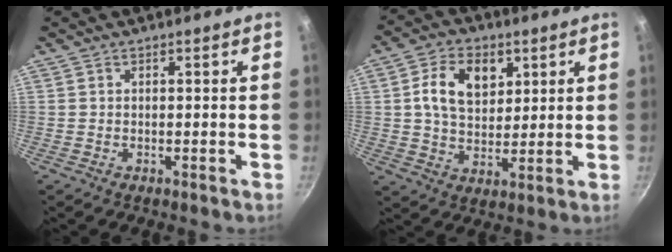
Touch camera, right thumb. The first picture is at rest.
{"total": 11.1, "force": [3.5, 7.6, 7.2], "torque": [-0.102, -0.007, 0.055]}